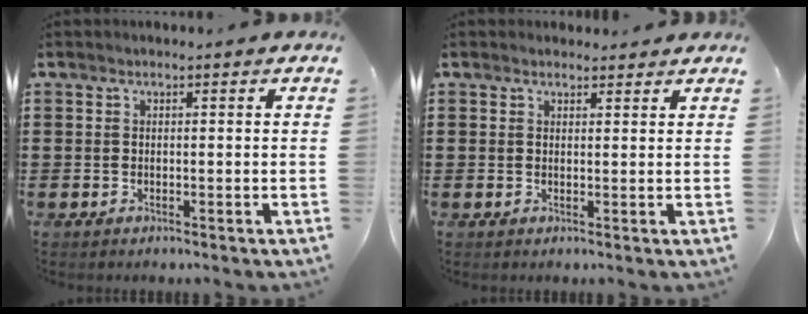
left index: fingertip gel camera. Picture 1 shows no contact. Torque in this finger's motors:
{"motor_torque": [0.24, 0.14, 0.02, -0.01]}